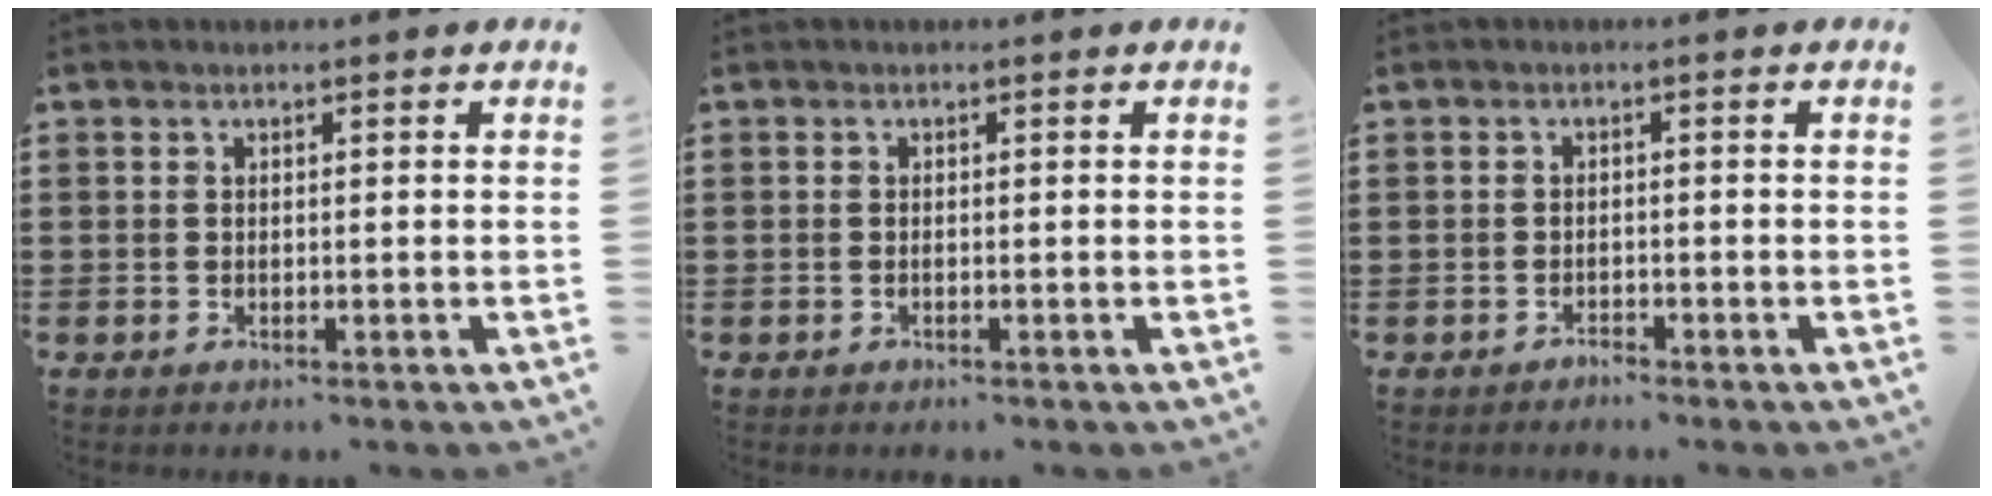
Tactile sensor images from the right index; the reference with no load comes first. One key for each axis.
{"total": 0.0}
{"total": 1.2, "fx": -1.1, "fy": 0.2, "fz": -0.2, "tx": 0.001, "ty": 0.005, "tz": -0.026}